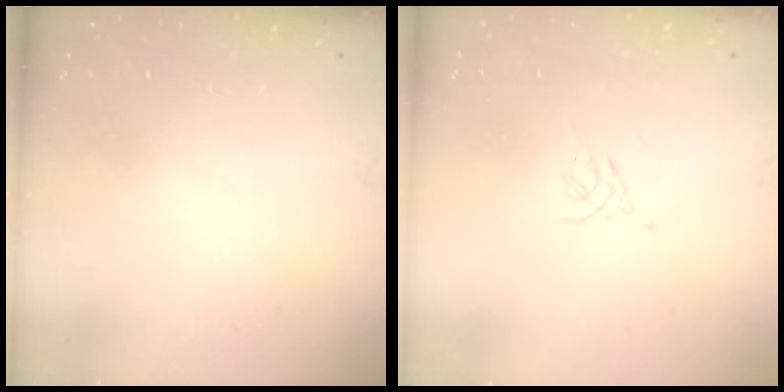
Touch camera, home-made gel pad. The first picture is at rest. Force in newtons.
{"total": 1.9, "press": 1.8, "slide": 0.5}